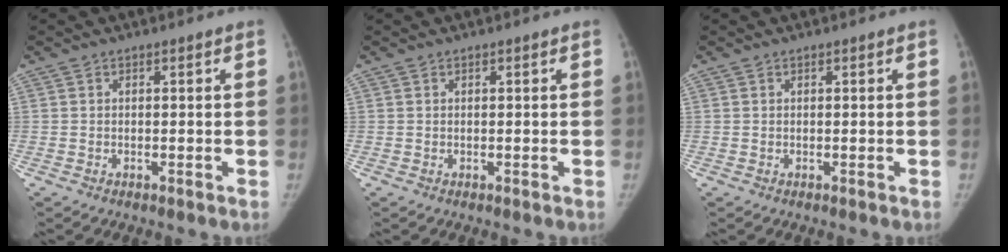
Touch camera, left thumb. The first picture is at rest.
{"total": 0.0}
{"total": 0.0}